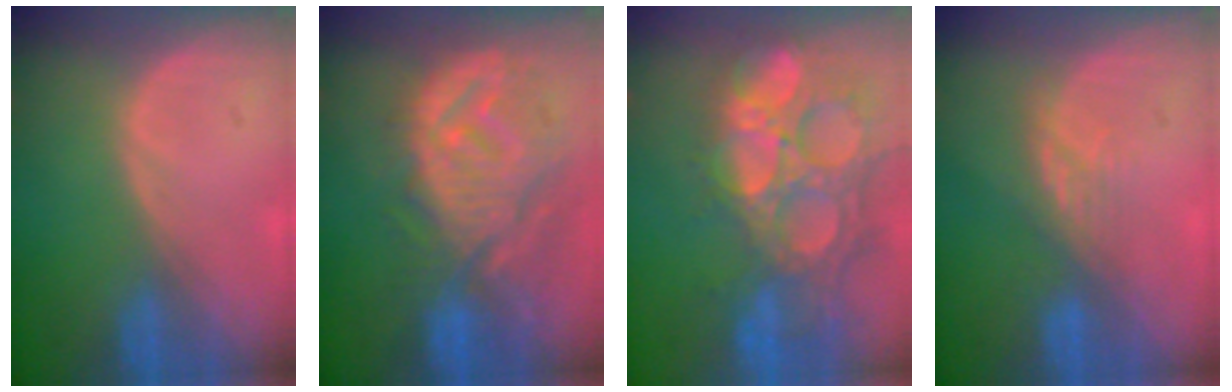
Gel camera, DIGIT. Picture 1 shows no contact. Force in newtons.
{"total": 12.3, "press": 11.0, "slide": 5.4}
{"total": 14.8, "press": 12.3, "slide": 8.3}
{"total": 3.3, "press": 3.0, "slide": 1.5}